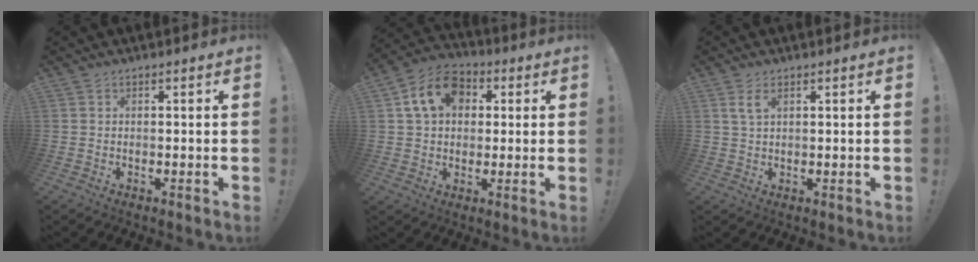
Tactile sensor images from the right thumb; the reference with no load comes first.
{"total": 13.7, "force": [4.4, 10.4, 7.8], "torque": [-0.123, 0.002, 0.090]}
{"total": 3.7, "force": [1.7, 1.6, 2.9], "torque": [-0.052, 0.000, 0.030]}